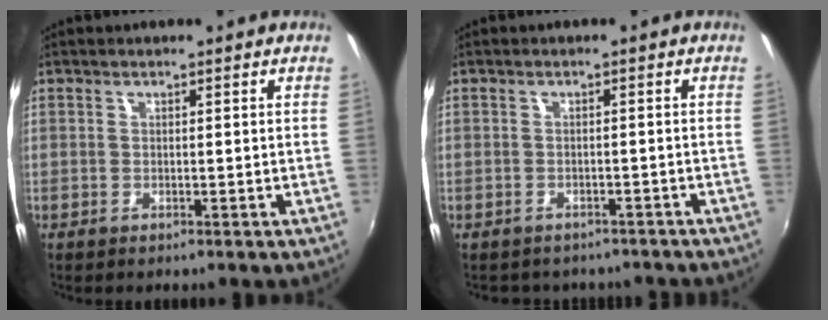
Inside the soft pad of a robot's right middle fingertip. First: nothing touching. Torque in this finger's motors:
{"motor_torque": [0.02, -0.03, 0.00, 0.01]}